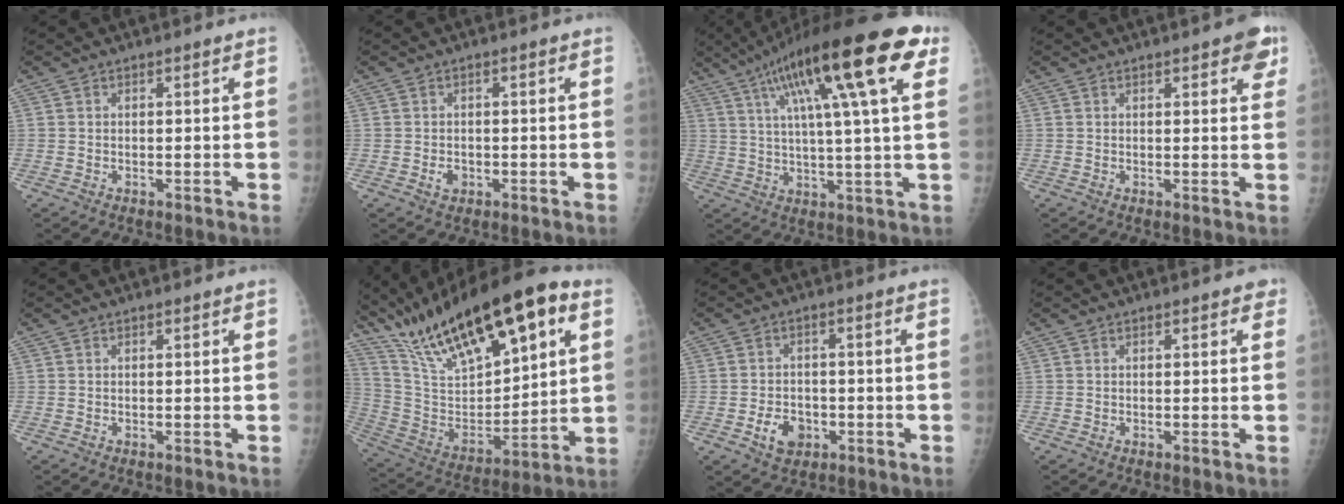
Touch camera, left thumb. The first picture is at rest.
{"total": 2.0, "force": [-0.7, 1.5, 1.1], "torque": [-0.011, 0.003, -0.008]}
{"total": 23.3, "force": [10.6, 4.6, 20.3], "torque": [-0.319, 0.009, 0.161]}
{"total": 5.2, "force": [2.7, 1.9, 4.0], "torque": [-0.024, -0.007, 0.024]}
{"total": 0.0}
{"total": 28.9, "force": [16.0, 10.7, 21.5], "torque": [-0.344, -0.023, 0.287]}
{"total": 5.7, "force": [-2.3, 4.2, 3.1], "torque": [-0.037, 0.014, -0.033]}
{"total": 0.8, "force": [0.4, 0.5, 0.5], "torque": [0.005, 0.001, -0.001]}